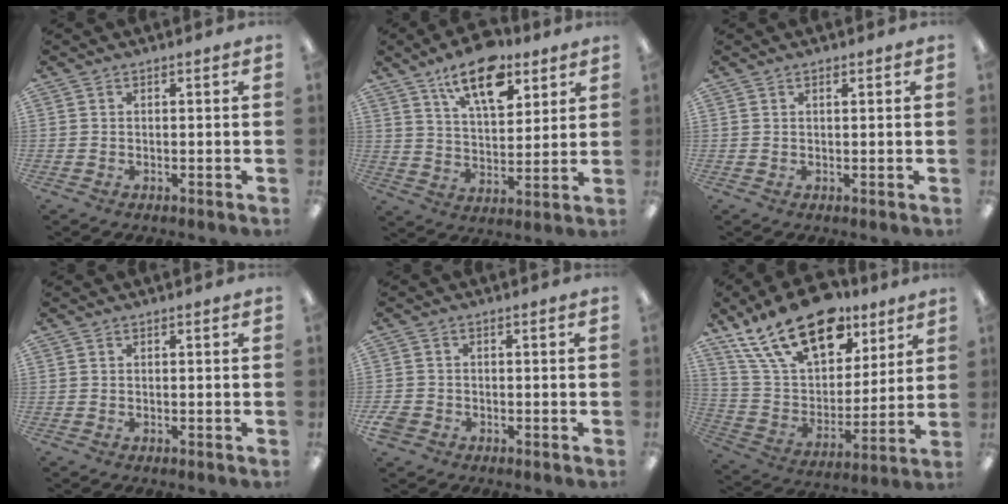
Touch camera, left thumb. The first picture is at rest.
{"total": 14.9, "force": [9.6, 7.1, 9.0], "torque": [-0.131, -0.043, 0.164]}
{"total": 0.9, "force": [0.6, 0.3, 0.5], "torque": [-0.005, -0.002, 0.009]}
{"total": 0.0}
{"total": 2.8, "force": [-1.5, 2.2, 1.1], "torque": [-0.023, 0.006, -0.029]}
{"total": 23.3, "force": [14.7, 12.2, 13.3], "torque": [-0.243, -0.079, 0.258]}